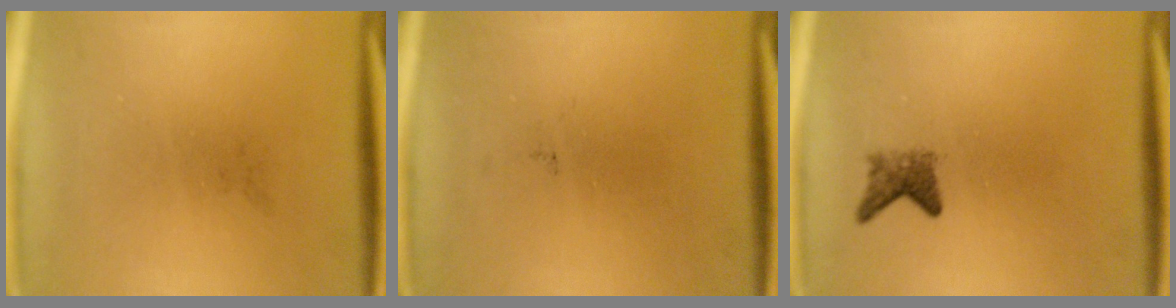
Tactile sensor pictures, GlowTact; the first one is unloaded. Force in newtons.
{"total": 0.0}
{"total": 2.1}